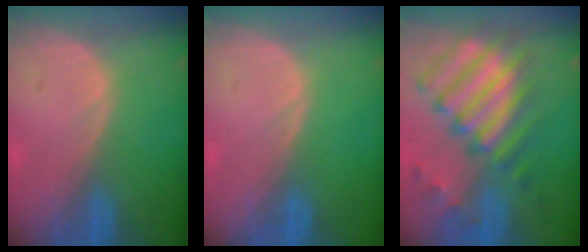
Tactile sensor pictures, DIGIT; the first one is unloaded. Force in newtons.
{"total": 0.0}
{"total": 12.1, "press": 10.4, "slide": 6.1}